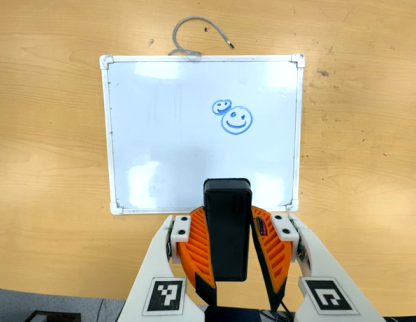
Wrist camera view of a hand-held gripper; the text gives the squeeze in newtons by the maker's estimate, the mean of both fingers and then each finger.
{"total": 9.0, "left": 7.6, "right": 10.4}